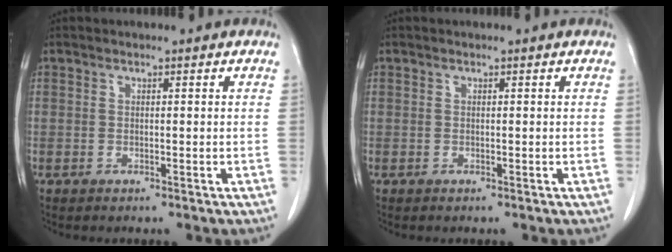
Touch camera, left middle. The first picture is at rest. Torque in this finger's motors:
{"motor_torque": [-0.02, -0.02, 0.21, 0.04]}